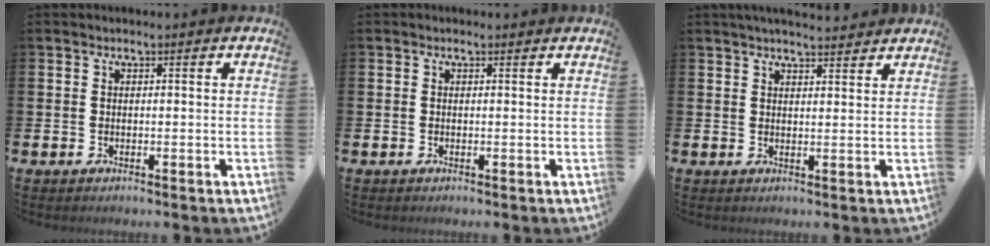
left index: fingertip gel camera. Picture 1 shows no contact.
{"total": 0.0}
{"total": 3.2, "force": [3.1, 0.2, 0.5], "torque": [-0.006, -0.015, 0.054]}